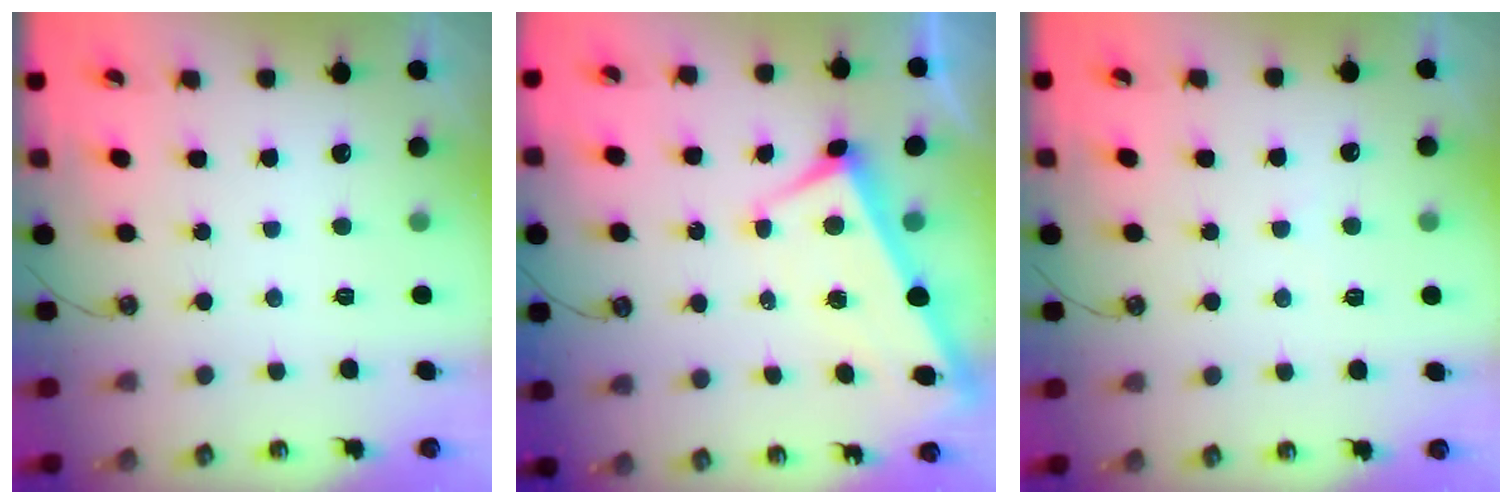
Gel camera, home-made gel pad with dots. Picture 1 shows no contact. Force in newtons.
{"total": 2.7, "press": 2.5, "slide": 0.9}
{"total": 1.5, "press": 1.4, "slide": 0.3}